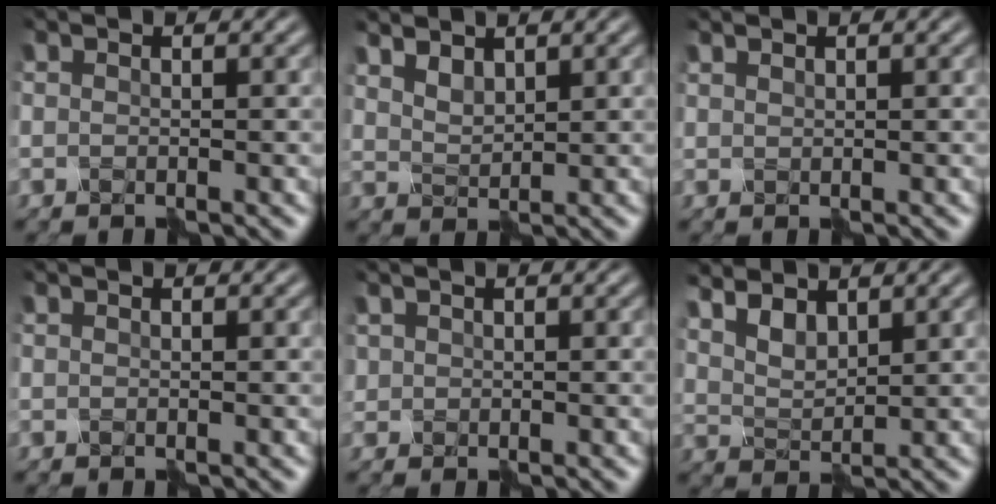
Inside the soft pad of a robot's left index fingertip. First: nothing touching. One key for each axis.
{"total": 2.1, "fx": 1.9, "fy": 0.7, "fz": 0.6, "tx": -0.012, "ty": -0.001, "tz": 0.040}
{"total": 0.9, "fx": 0.9, "fy": 0.0, "fz": -0.1, "tx": -0.001, "ty": 0.000, "tz": 0.015}
{"total": 0.0}
{"total": 0.9, "fx": 0.5, "fy": 0.6, "fz": -0.3, "tx": 0.009, "ty": -0.002, "tz": 0.006}
{"total": 3.1, "fx": 2.5, "fy": 1.2, "fz": 1.3, "tx": -0.030, "ty": 0.000, "tz": 0.049}